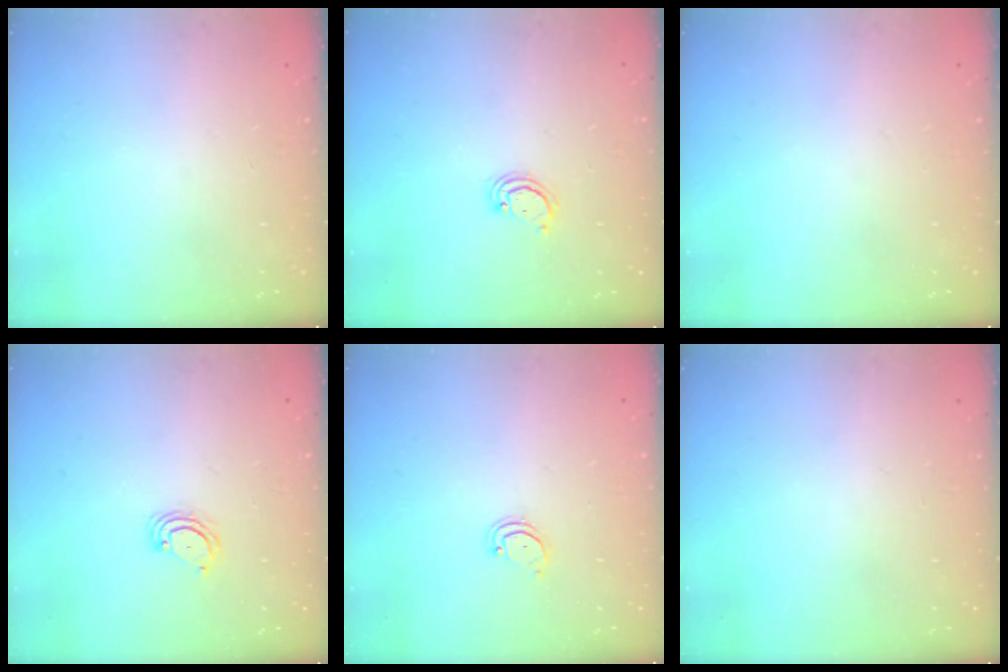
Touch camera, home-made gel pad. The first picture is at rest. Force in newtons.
{"total": 2.5, "press": 2.4, "slide": 0.2}
{"total": 0.0}
{"total": 2.3, "press": 2.3, "slide": 0.2}
{"total": 2.6, "press": 2.6, "slide": 0.2}
{"total": 0.0}